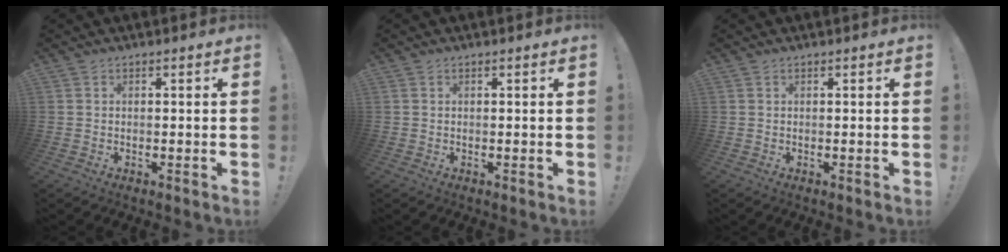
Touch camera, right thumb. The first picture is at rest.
{"total": 0.0}
{"total": 0.0}